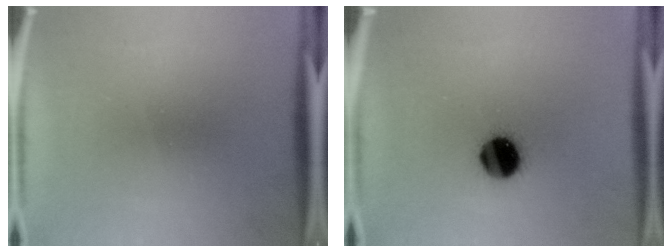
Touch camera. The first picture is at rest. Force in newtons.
{"total": 10.4}